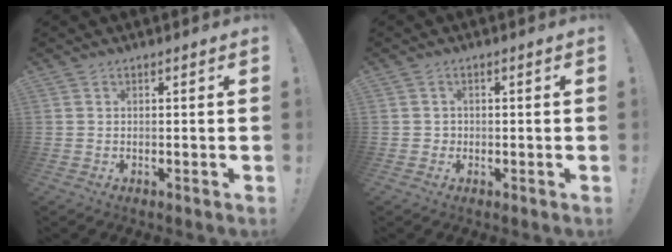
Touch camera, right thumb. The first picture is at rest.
{"total": 1.7, "force": [-0.2, 1.6, 0.5], "torque": [-0.006, 0.004, -0.005]}